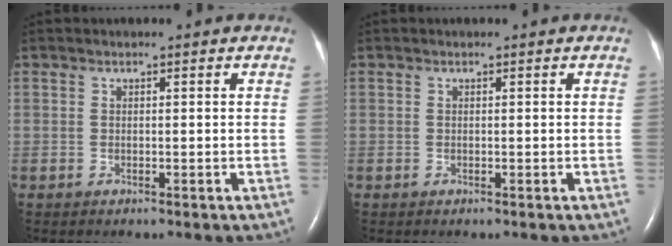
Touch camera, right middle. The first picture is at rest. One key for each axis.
{"total": 0.0}